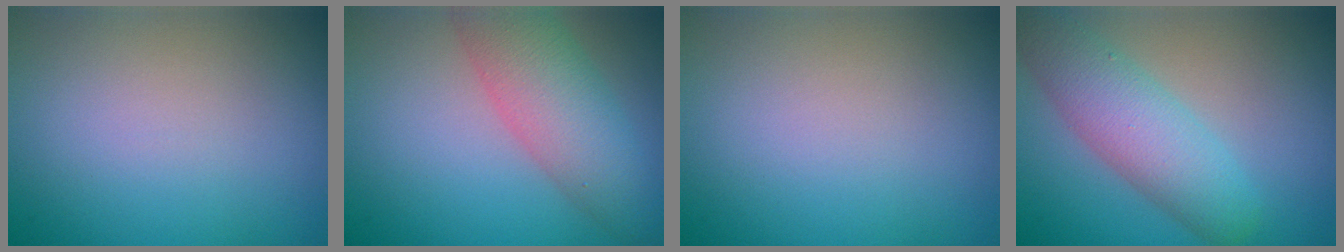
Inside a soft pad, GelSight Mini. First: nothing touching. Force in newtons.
{"total": 6.4, "press": 6.4, "slide": 0.2}
{"total": 0.0}
{"total": 5.7, "press": 5.7, "slide": 0.2}